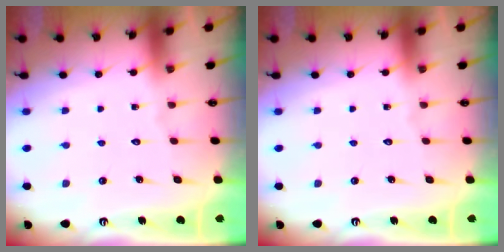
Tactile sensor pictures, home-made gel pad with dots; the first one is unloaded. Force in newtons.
{"total": 0.0}